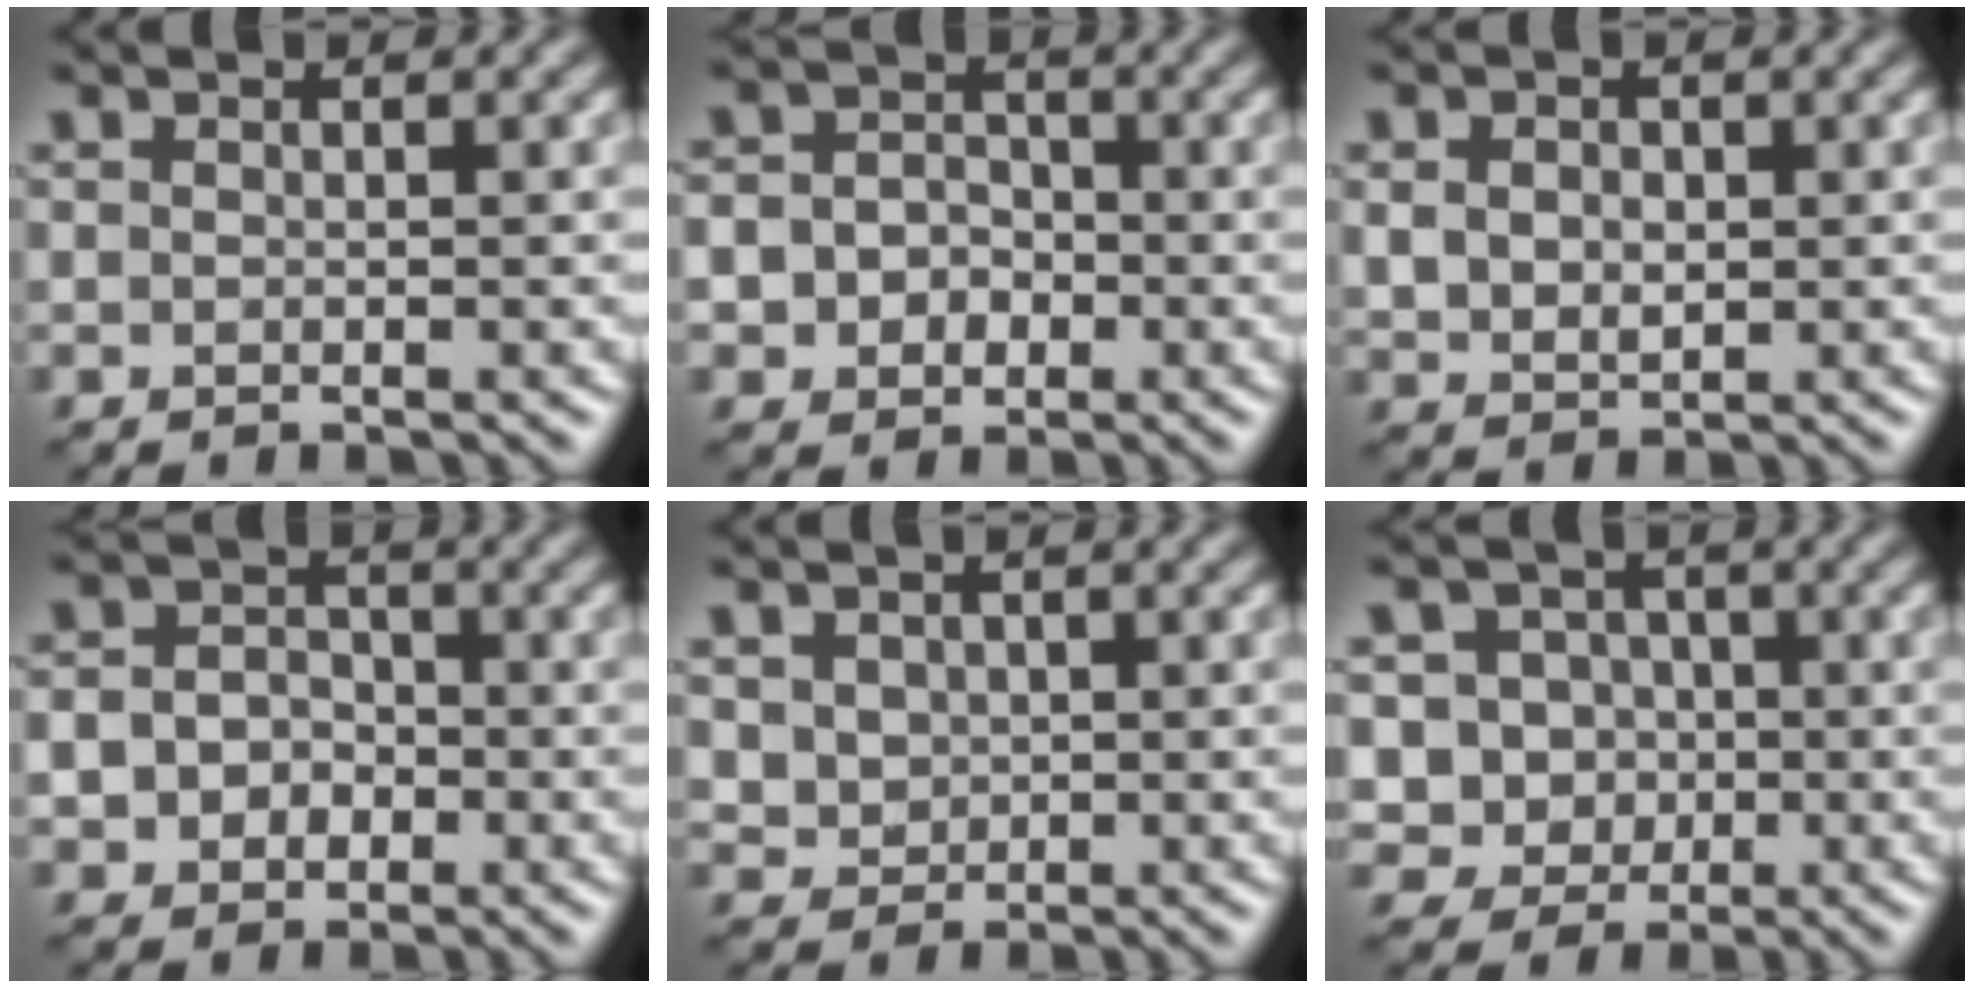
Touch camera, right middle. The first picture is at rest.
{"total": 5.0, "force": [-1.1, 4.5, 1.9], "torque": [-0.013, 0.012, -0.044]}
{"total": 2.8, "force": [0.2, 2.2, 1.8], "torque": [-0.039, -0.006, 0.007]}
{"total": 5.1, "force": [-1.3, 4.5, 2.1], "torque": [-0.018, 0.004, -0.043]}
{"total": 3.0, "force": [1.0, 2.5, 1.4], "torque": [-0.049, 0.006, 0.032]}
{"total": 5.6, "force": [-0.1, 5.3, 1.8], "torque": [-0.027, 0.022, -0.020]}